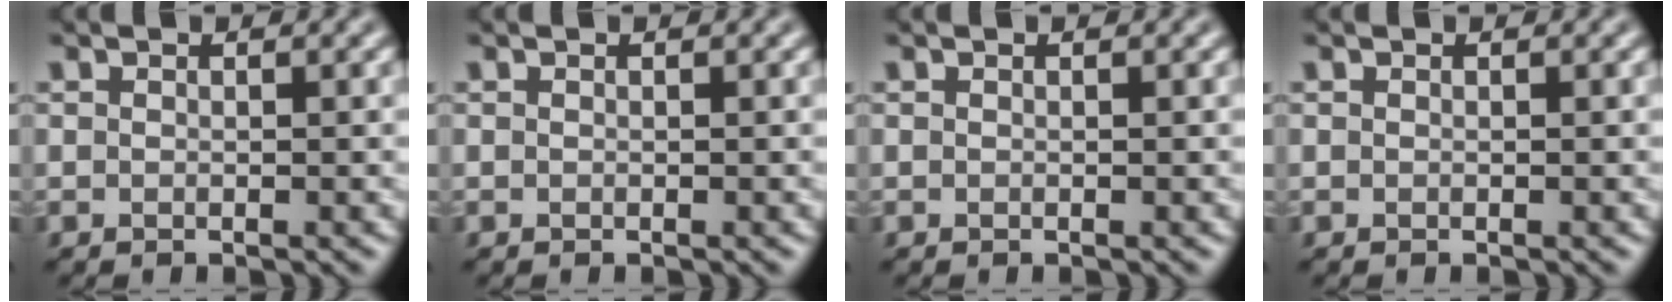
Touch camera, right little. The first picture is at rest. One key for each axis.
{"total": 0.0}
{"total": 0.0}
{"total": 0.0}